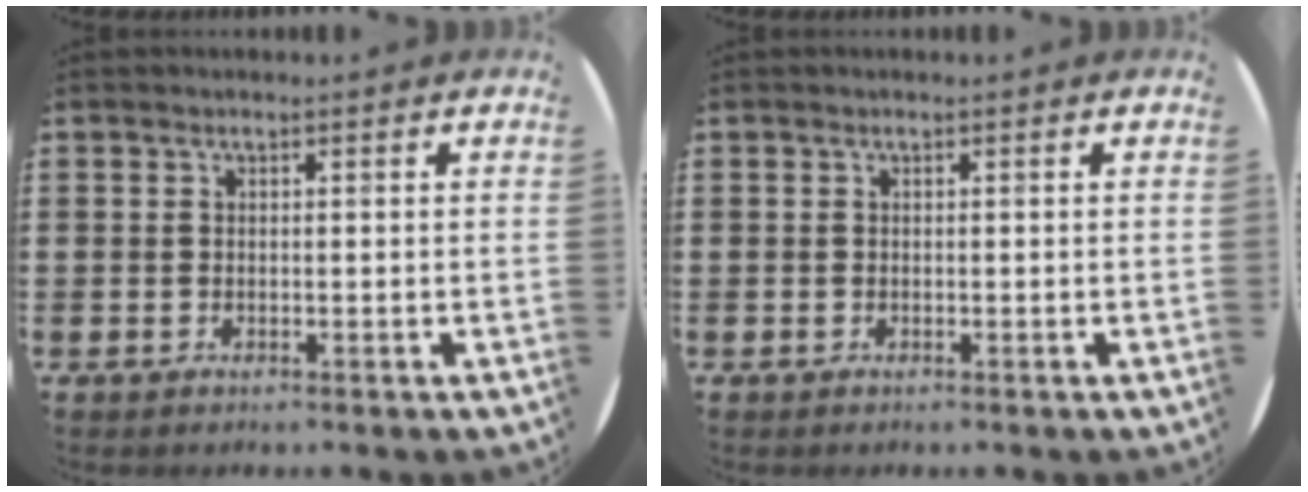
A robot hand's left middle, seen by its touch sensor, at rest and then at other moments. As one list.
[{"total": 0.0}]